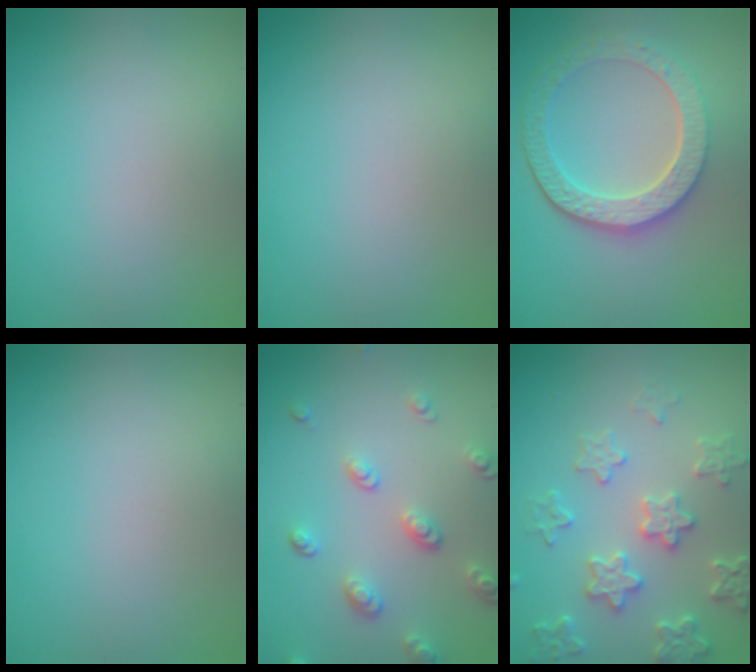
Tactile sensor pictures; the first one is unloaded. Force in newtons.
{"total": 0.0}
{"total": 5.2, "press": 4.4, "slide": 2.8}
{"total": 0.0}
{"total": 3.2, "press": 2.6, "slide": 1.8}
{"total": 4.0, "press": 3.8, "slide": 1.2}